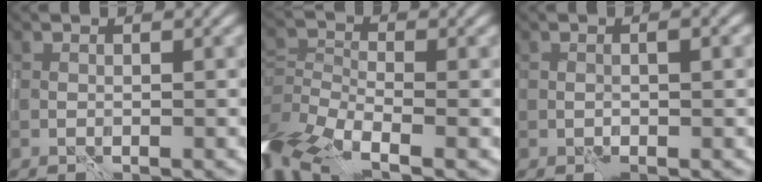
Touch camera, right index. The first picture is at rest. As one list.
[{"total": 9.0, "force": [-5.2, 4.4, 5.9], "torque": [-0.108, -0.003, -0.090]}, {"total": 1.0, "force": [-0.2, 0.4, 1.0], "torque": [-0.014, 0.001, -0.004]}]